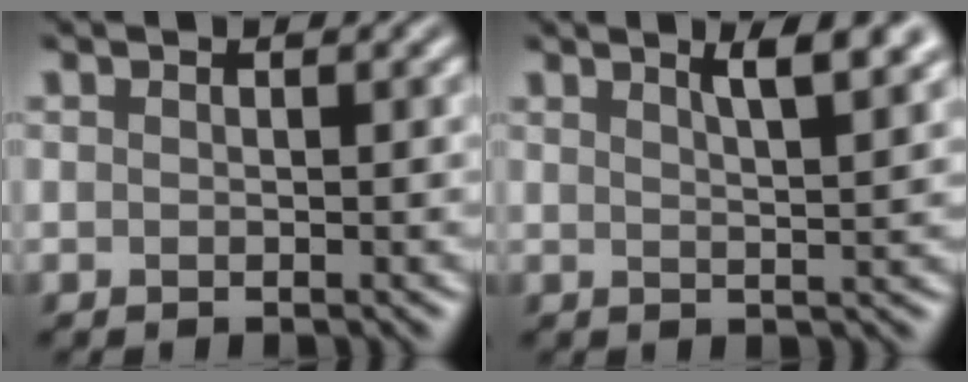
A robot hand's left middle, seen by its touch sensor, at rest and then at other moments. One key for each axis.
{"total": 4.8, "fx": 2.9, "fy": 1.2, "fz": 3.7, "tx": -0.026, "ty": 0.023, "tz": 0.026}